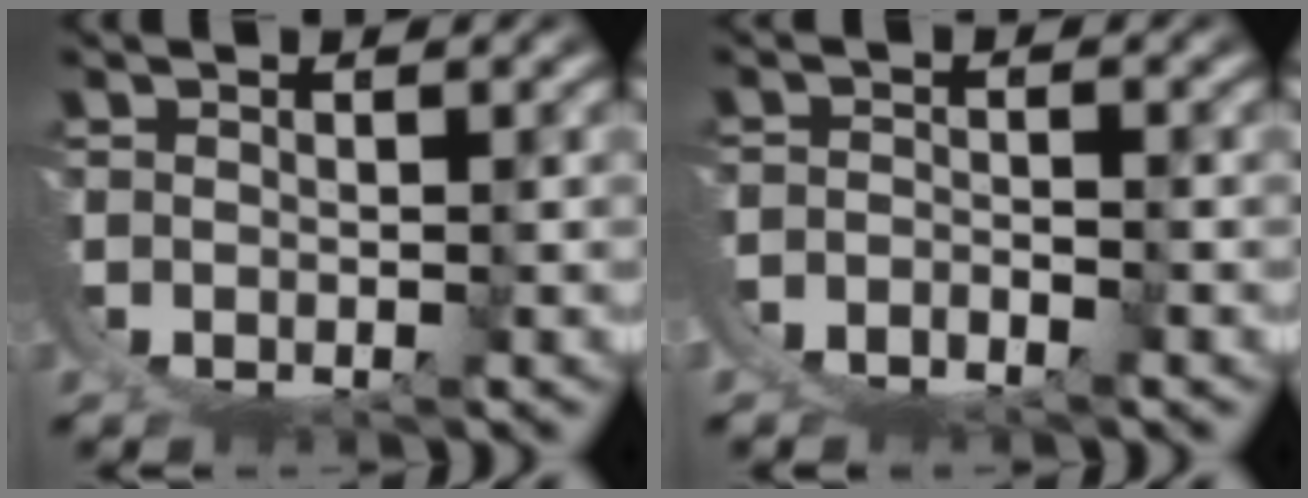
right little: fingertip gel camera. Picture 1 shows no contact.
{"total": 5.1, "force": [-1.0, 4.5, 2.2], "torque": [-0.071, -0.018, -0.017]}